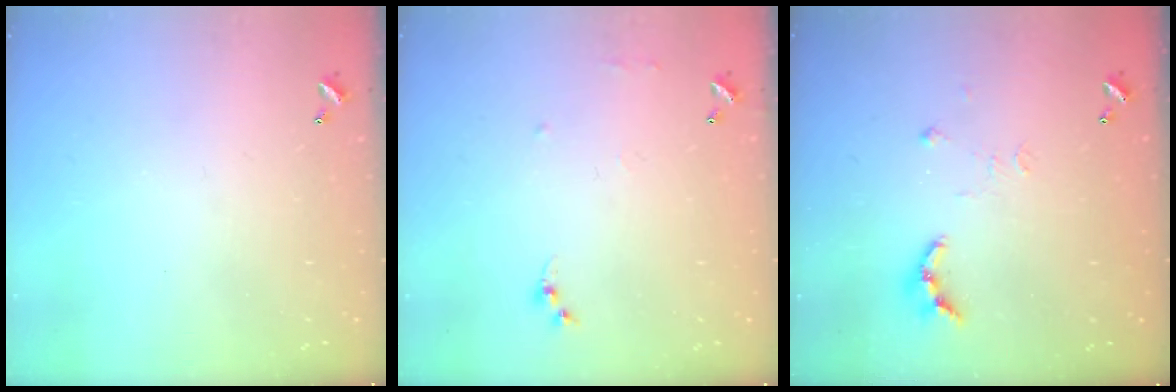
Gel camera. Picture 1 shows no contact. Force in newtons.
{"total": 6.4, "press": 6.4, "slide": 0.8}
{"total": 7.7, "press": 7.6, "slide": 0.6}